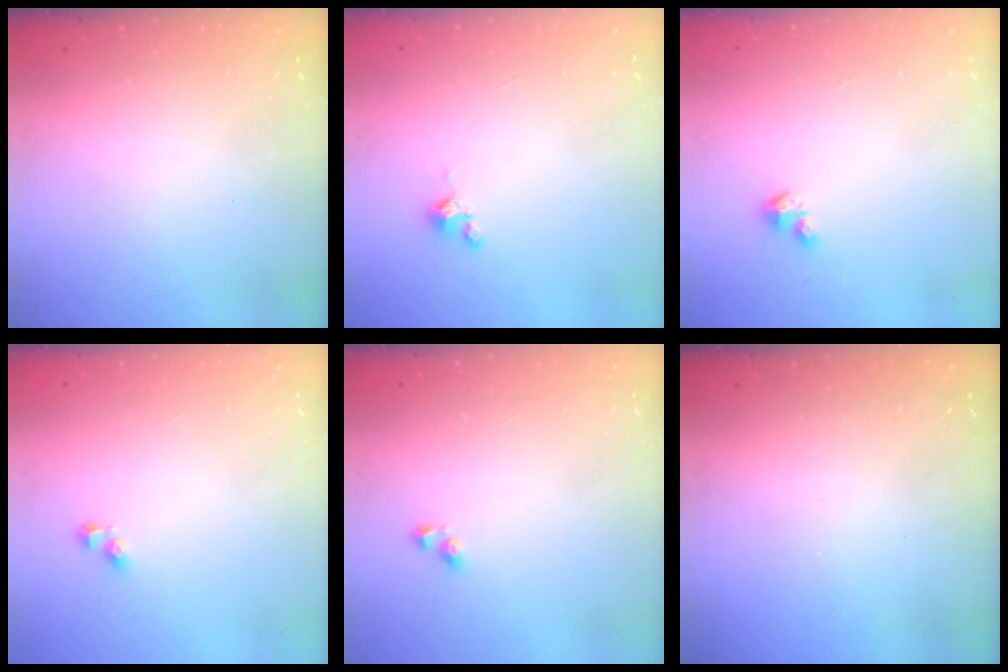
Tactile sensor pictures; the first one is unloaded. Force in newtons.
{"total": 1.8, "press": 1.7, "slide": 0.4}
{"total": 1.9, "press": 1.9, "slide": 0.1}
{"total": 2.0, "press": 2.0, "slide": 0.3}
{"total": 2.2, "press": 1.9, "slide": 1.1}
{"total": 0.0}